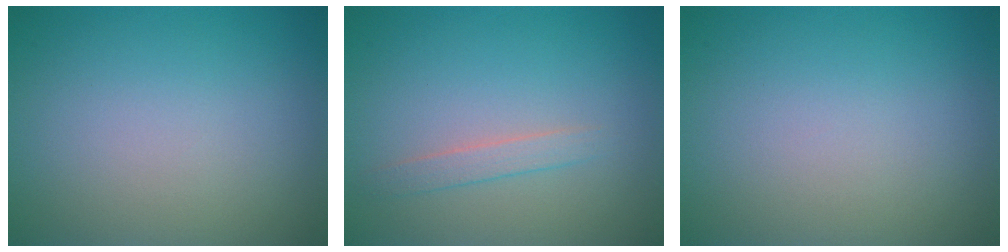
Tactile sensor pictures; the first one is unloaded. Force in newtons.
{"total": 1.3, "press": 1.3, "slide": 0.1}
{"total": 0.0}